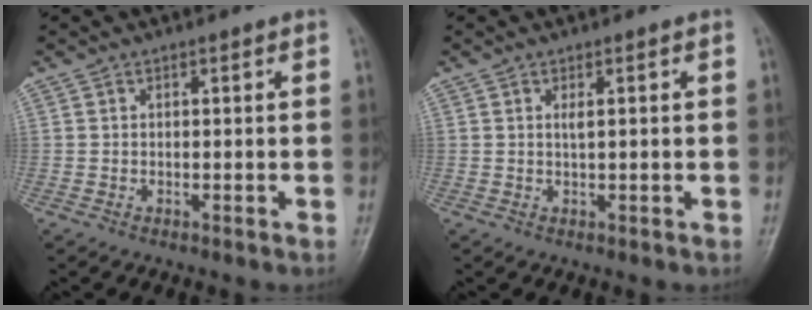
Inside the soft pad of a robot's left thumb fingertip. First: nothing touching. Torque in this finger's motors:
{"motor_torque": [-0.02, -0.07, -0.06, -0.03, 0.04]}